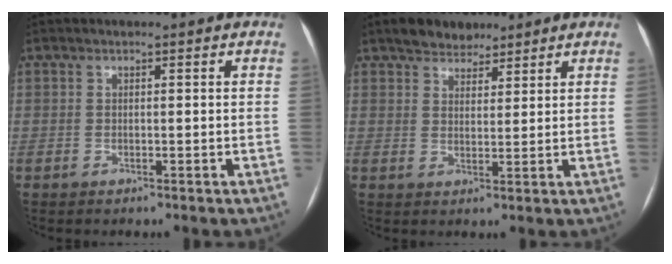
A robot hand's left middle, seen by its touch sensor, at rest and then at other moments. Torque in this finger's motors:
{"motor_torque": [0.09, -0.08, 0.01, 0.00]}